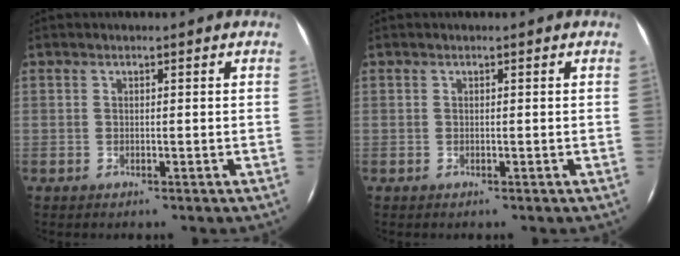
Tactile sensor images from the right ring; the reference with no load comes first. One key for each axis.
{"total": 0.0}